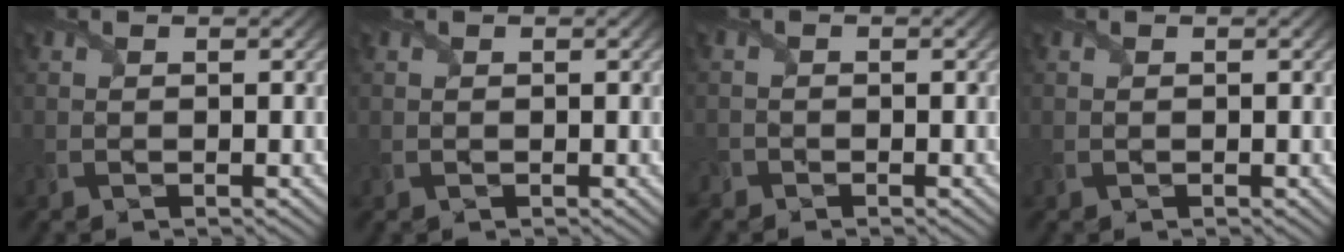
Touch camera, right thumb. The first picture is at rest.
{"total": 0.0}
{"total": 1.0, "force": [-0.8, 0.5, -0.1], "torque": [0.003, -0.003, -0.018]}
{"total": 0.0}